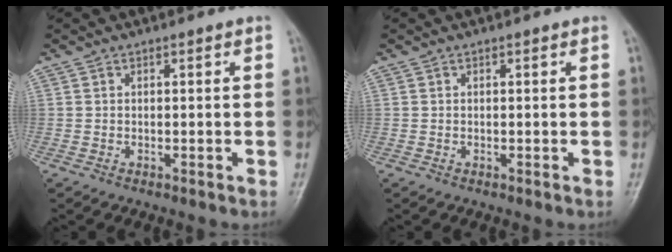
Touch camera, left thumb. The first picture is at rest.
{"total": 0.0}